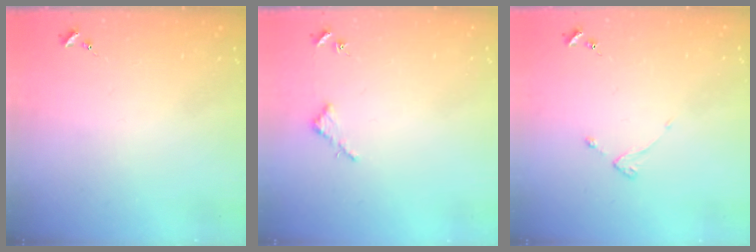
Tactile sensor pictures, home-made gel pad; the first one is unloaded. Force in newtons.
{"total": 2.6, "press": 2.6, "slide": 0.2}
{"total": 2.2, "press": 2.1, "slide": 0.4}